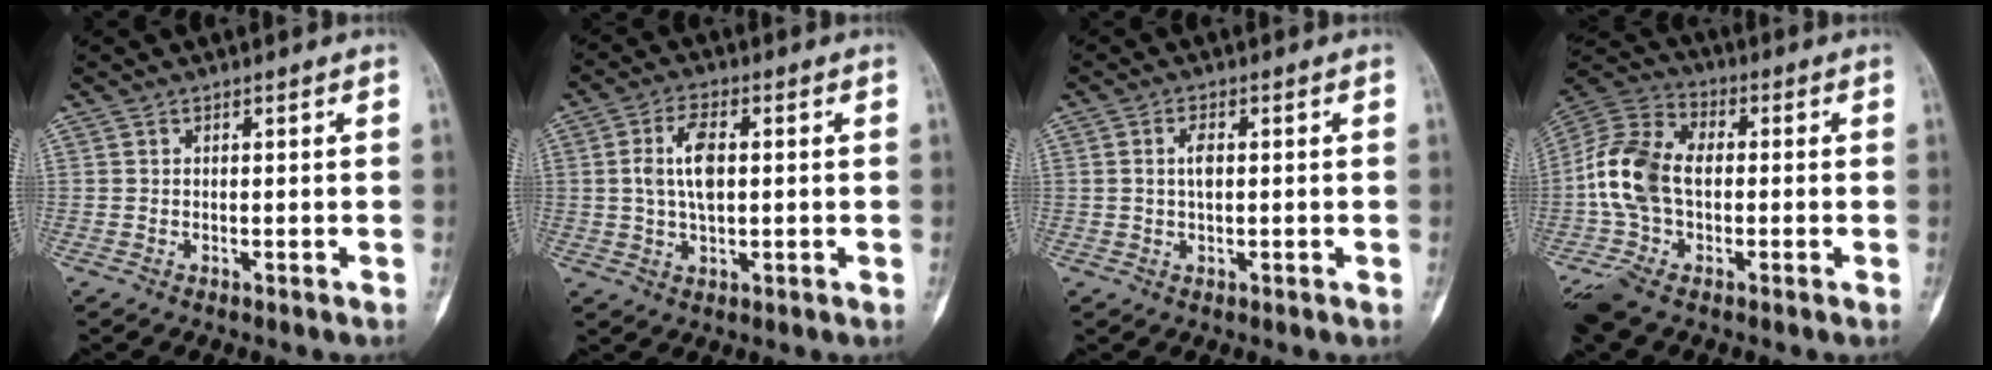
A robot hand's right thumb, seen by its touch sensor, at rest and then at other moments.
{"total": 7.5, "force": [0.8, 3.8, 6.5], "torque": [-0.124, 0.007, 0.013]}
{"total": 2.8, "force": [0.3, 1.4, 2.4], "torque": [-0.046, 0.000, 0.001]}
{"total": 16.3, "force": [-1.6, 9.8, 12.9], "torque": [-0.271, 0.025, -0.035]}